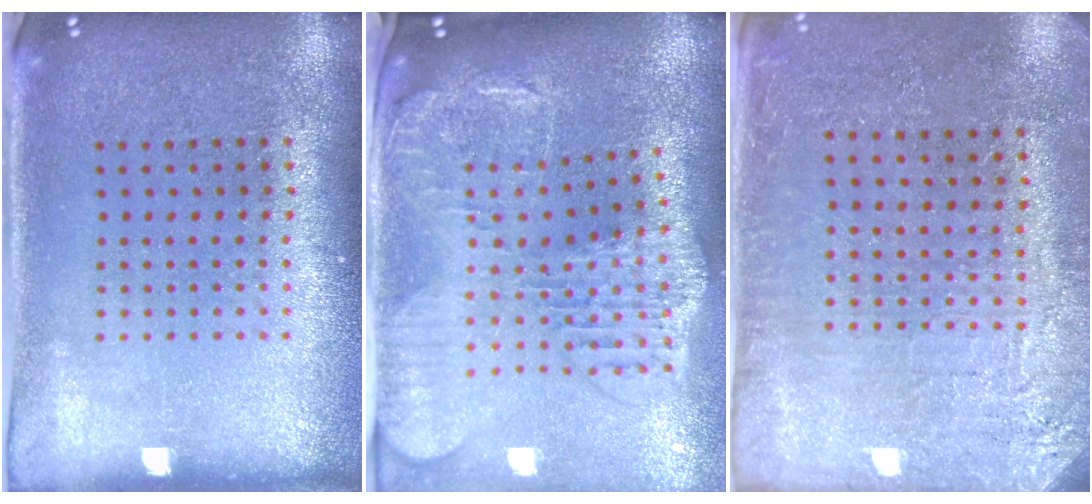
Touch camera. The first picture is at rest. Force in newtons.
{"total": 2.5, "press": 2.2, "slide": 1.2}
{"total": 2.8, "press": 2.7, "slide": 0.6}